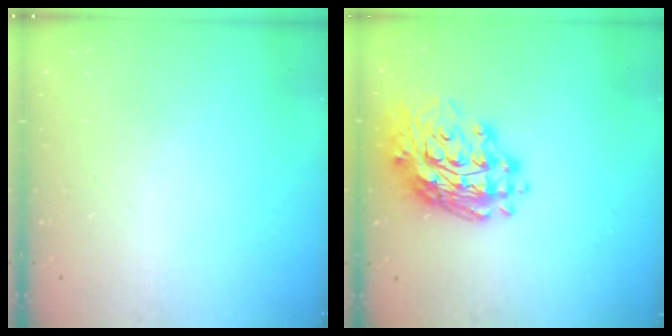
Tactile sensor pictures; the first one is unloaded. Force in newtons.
{"total": 17.0, "press": 16.9, "slide": 2.2}